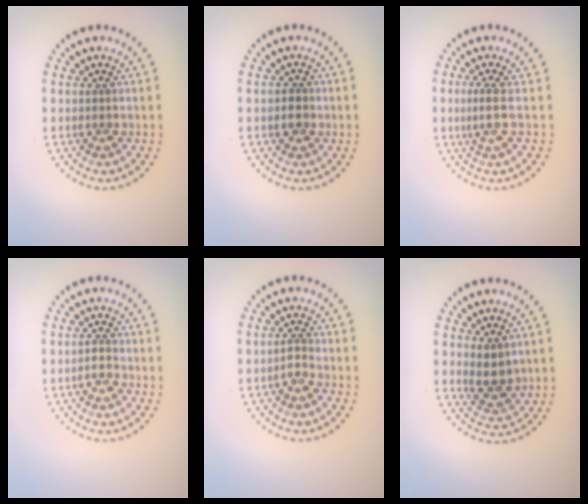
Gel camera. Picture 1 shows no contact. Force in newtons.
{"total": 1.6, "press": 1.5, "slide": 0.3}
{"total": 2.0, "press": 1.4, "slide": 1.4}
{"total": 1.2, "press": 1.0, "slide": 0.6}
{"total": 1.1, "press": 0.9, "slide": 0.6}
{"total": 2.2, "press": 2.1, "slide": 0.8}